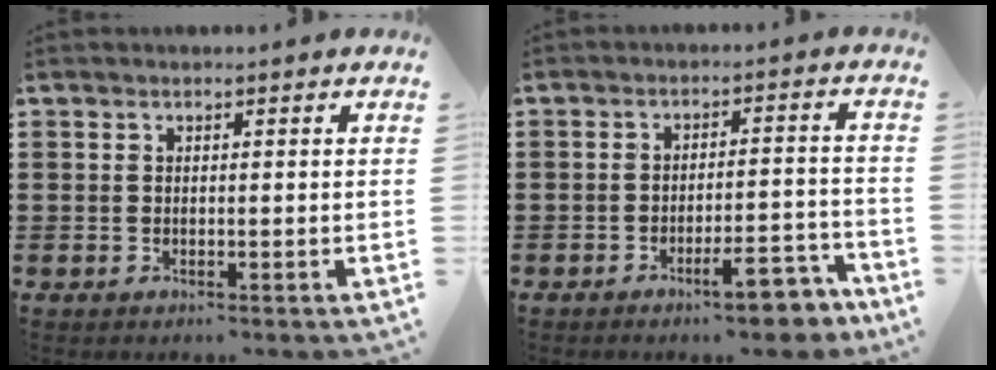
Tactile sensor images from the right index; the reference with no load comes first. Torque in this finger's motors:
{"motor_torque": [1.70, 0.44, 0.30, -0.01]}